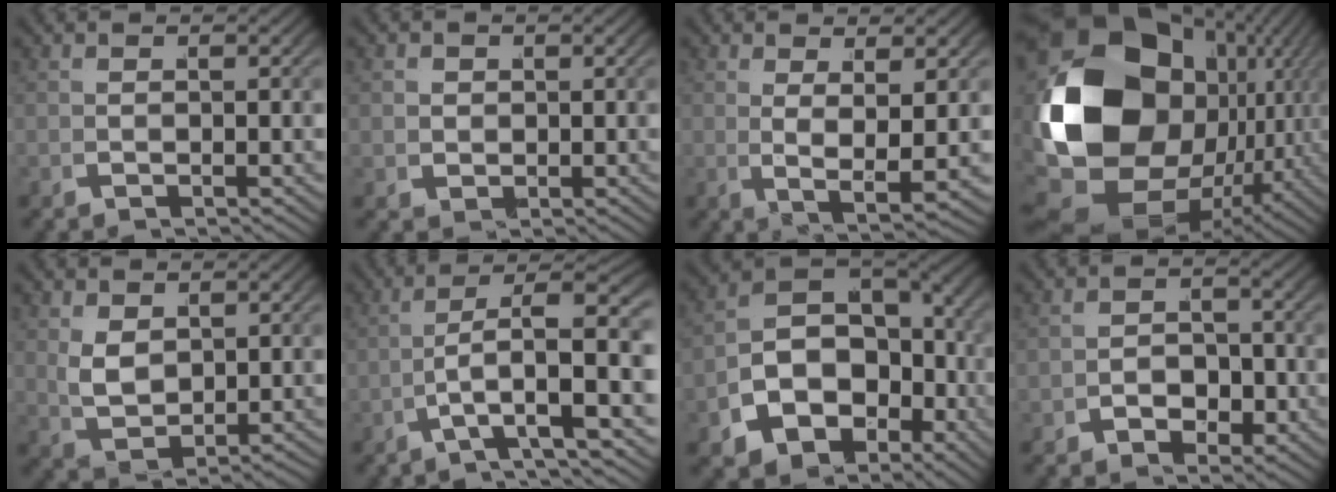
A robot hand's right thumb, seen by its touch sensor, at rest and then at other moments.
{"total": 2.1, "force": [0.6, 1.9, 0.7], "torque": [-0.020, -0.003, 0.014]}
{"total": 4.7, "force": [1.5, 1.4, 4.3], "torque": [-0.083, -0.011, 0.033]}
{"total": 25.8, "force": [-0.9, 17.4, 19.0], "torque": [-0.389, -0.070, 0.021]}
{"total": 3.8, "force": [1.7, 2.3, 2.6], "torque": [-0.060, -0.016, 0.048]}
{"total": 7.4, "force": [0.3, 3.6, 6.4], "torque": [-0.111, -0.030, 0.020]}
{"total": 12.8, "force": [-2.6, 10.2, 7.3], "torque": [-0.154, -0.037, -0.030]}
{"total": 2.4, "force": [-0.7, 1.9, 1.4], "torque": [-0.008, -0.001, -0.013]}